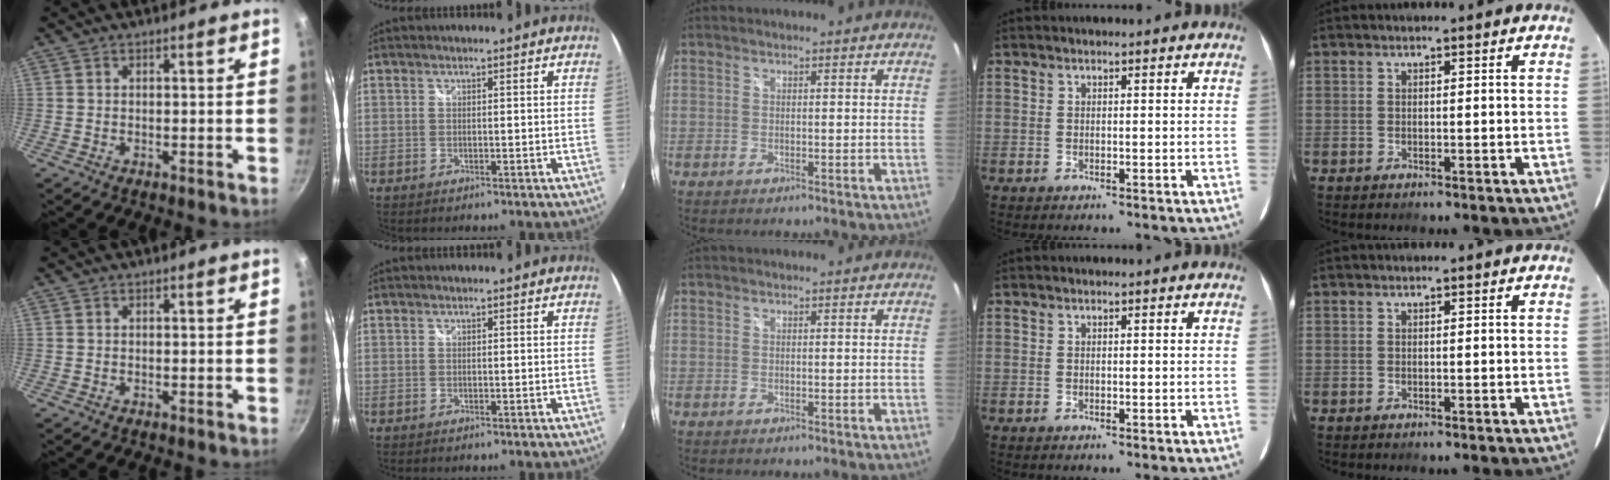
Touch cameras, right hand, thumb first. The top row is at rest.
{}